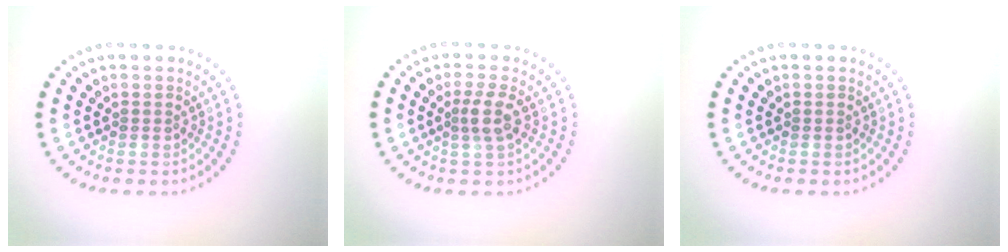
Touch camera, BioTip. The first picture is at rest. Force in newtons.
{"total": 2.1, "press": 1.7, "slide": 1.2}
{"total": 0.0}